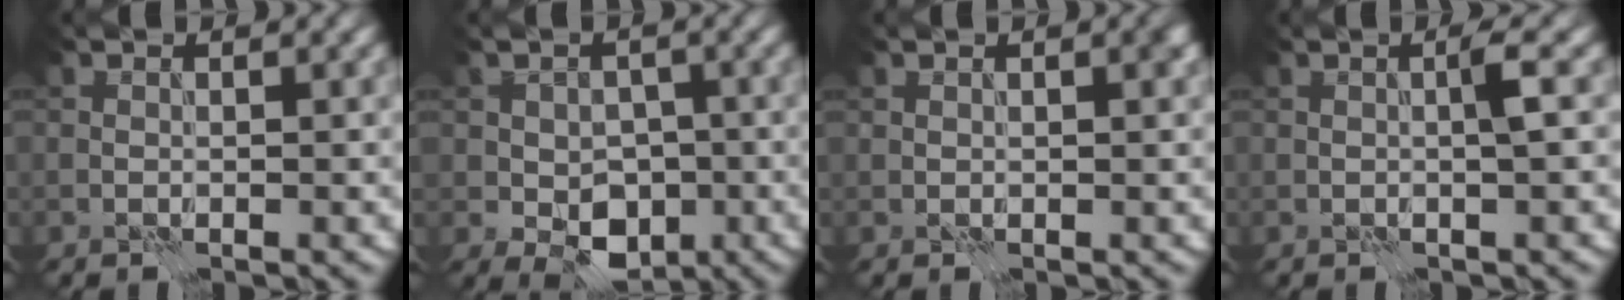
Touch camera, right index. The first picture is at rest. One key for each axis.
{"total": 5.2, "fx": -1.4, "fy": 3.6, "fz": 3.4, "tx": -0.056, "ty": -0.006, "tz": -0.023}
{"total": 1.0, "fx": 0.6, "fy": 0.3, "fz": 0.7, "tx": -0.009, "ty": 0.001, "tz": 0.010}
{"total": 1.4, "fx": 0.2, "fy": -0.2, "fz": 1.4, "tx": -0.028, "ty": 0.001, "tz": 0.004}